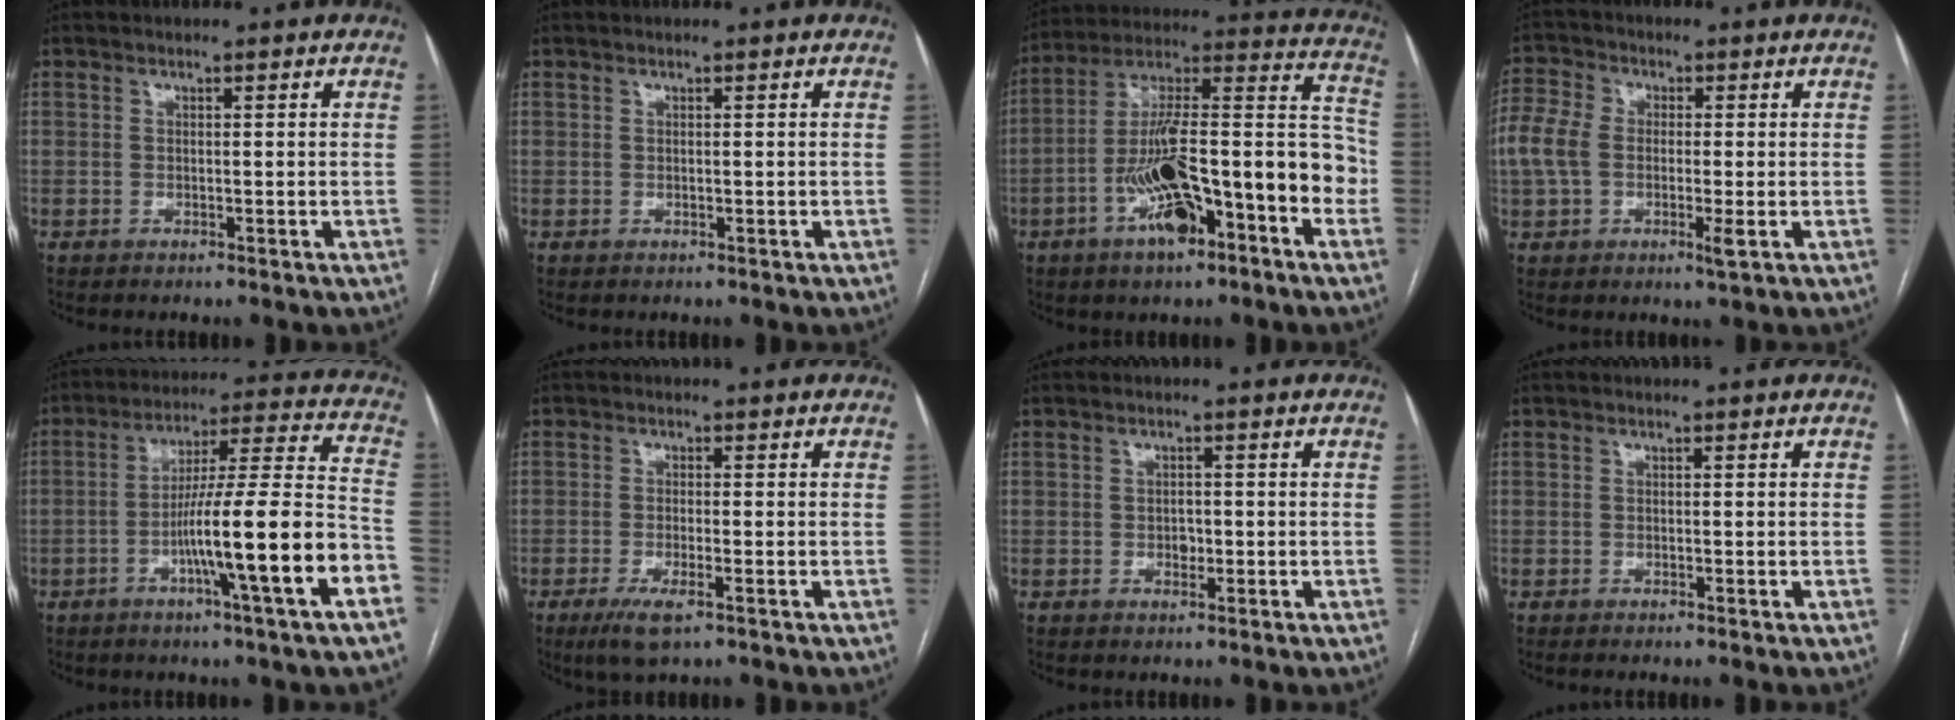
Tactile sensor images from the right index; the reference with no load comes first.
{"total": 0.0}
{"total": 20.4, "force": [-7.2, 5.1, 18.3], "torque": [-0.288, 0.031, -0.112]}
{"total": 9.6, "force": [-0.9, 5.3, 7.9], "torque": [-0.183, 0.015, -0.020]}
{"total": 17.0, "force": [-6.4, -0.7, 15.8], "torque": [-0.251, 0.002, -0.104]}
{"total": 4.4, "force": [-2.5, 0.7, 3.6], "torque": [-0.074, -0.013, -0.045]}
{"total": 1.5, "force": [-0.3, 1.0, 1.0], "torque": [-0.014, 0.003, -0.004]}
{"total": 0.6, "force": [-0.3, 0.0, 0.6], "torque": [-0.010, 0.000, -0.006]}